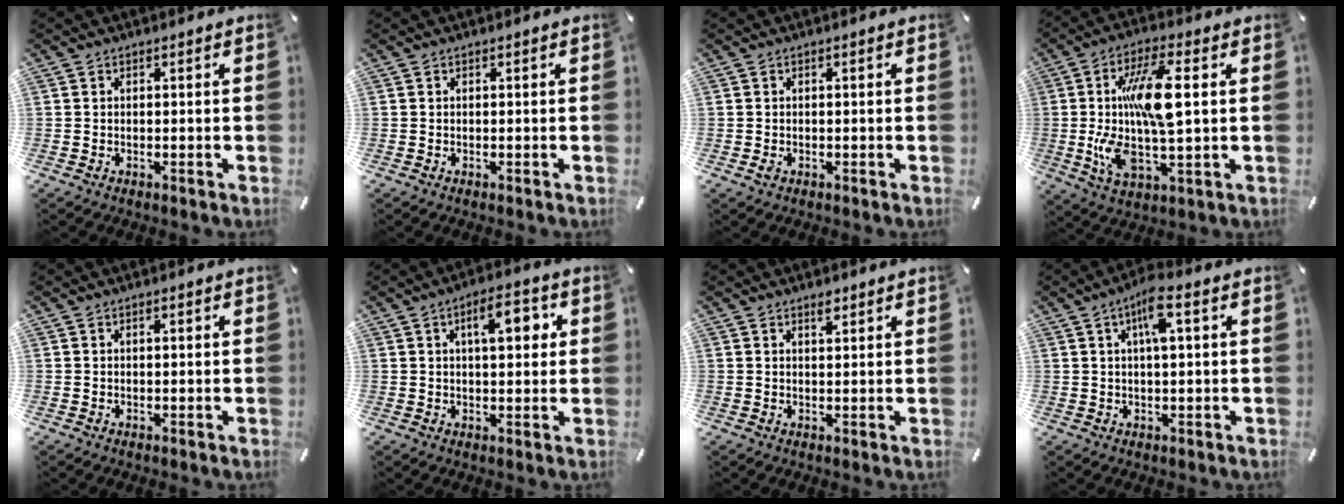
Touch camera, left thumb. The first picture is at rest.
{"total": 0.0}
{"total": 0.9, "force": [-0.3, 0.6, 0.5], "torque": [-0.009, 0.002, -0.006]}
{"total": 16.9, "force": [1.5, 5.5, 15.9], "torque": [-0.320, -0.005, 0.021]}
{"total": 0.6, "force": [0.1, 0.2, 0.5], "torque": [-0.009, 0.003, 0.000]}
{"total": 7.9, "force": [2.5, 3.3, 6.7], "torque": [-0.096, -0.004, 0.031]}
{"total": 2.0, "force": [1.5, 0.8, 1.1], "torque": [-0.008, -0.006, 0.023]}
{"total": 6.7, "force": [2.2, 1.6, 6.1], "torque": [-0.113, 0.004, 0.034]}